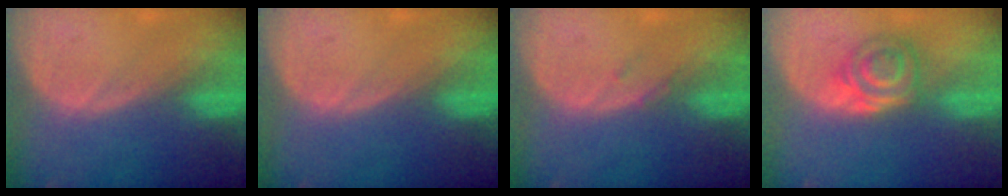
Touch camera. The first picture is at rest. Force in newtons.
{"total": 0.0}
{"total": 0.8, "press": 0.8, "slide": 0.1}
{"total": 5.5, "press": 5.3, "slide": 1.8}